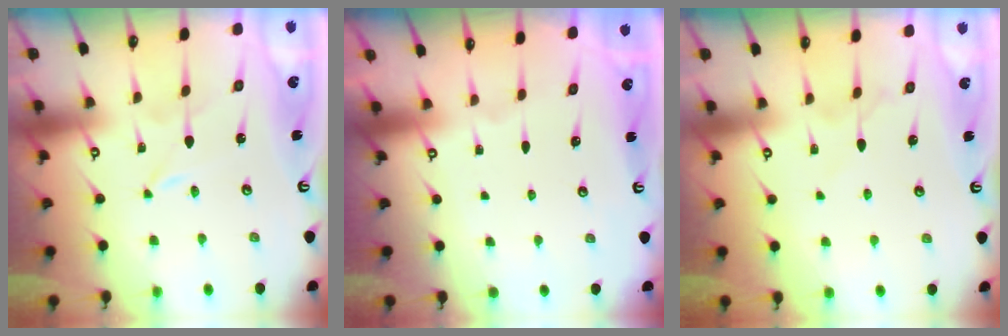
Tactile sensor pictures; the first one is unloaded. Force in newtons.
{"total": 0.0}
{"total": 3.5, "press": 3.4, "slide": 0.4}